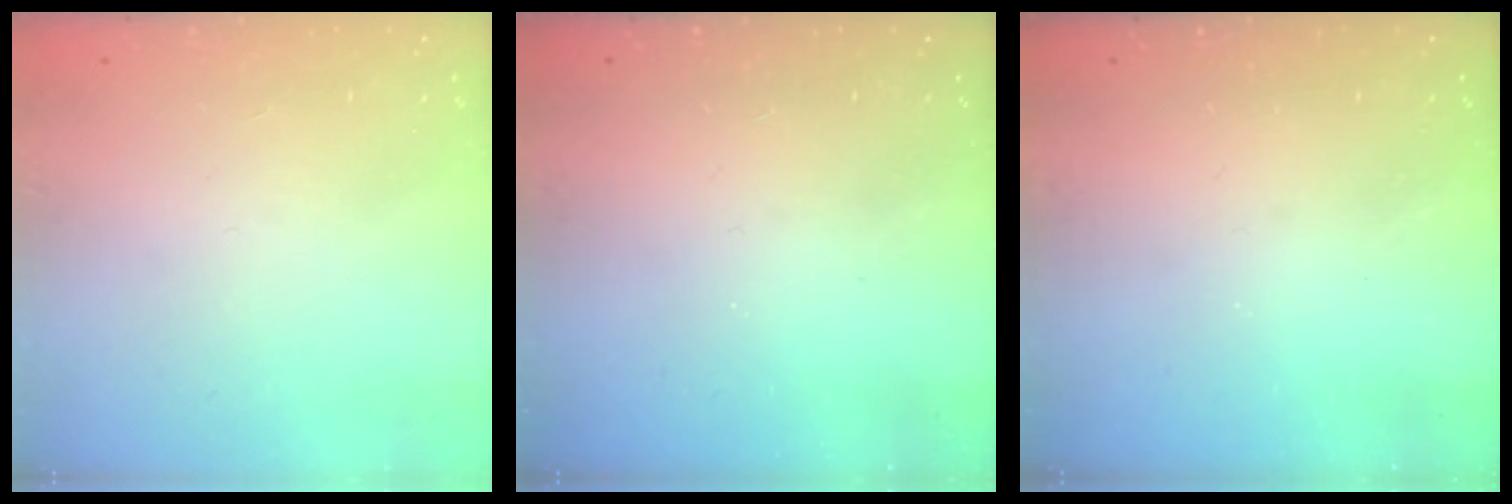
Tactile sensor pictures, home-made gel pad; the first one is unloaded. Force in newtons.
{"total": 0.0}
{"total": 0.0}